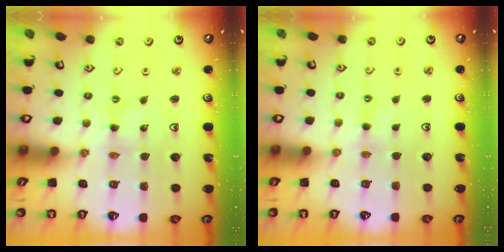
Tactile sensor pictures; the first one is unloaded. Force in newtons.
{"total": 1.8, "press": 1.8, "slide": 0.4}